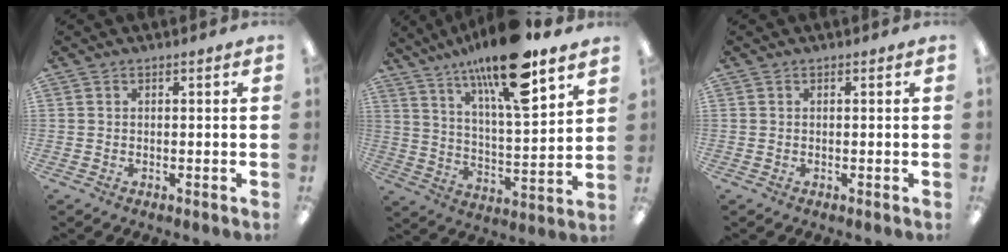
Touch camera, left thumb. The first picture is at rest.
{"total": 18.5, "force": [13.8, 3.8, 11.7], "torque": [-0.196, -0.088, 0.226]}
{"total": 0.0}